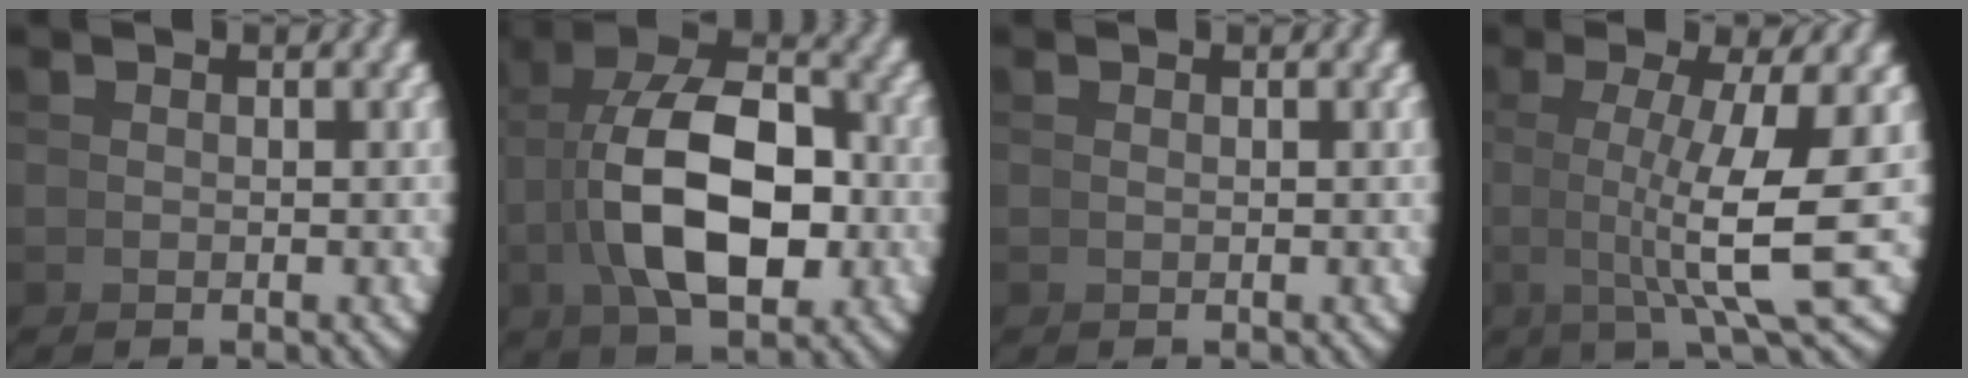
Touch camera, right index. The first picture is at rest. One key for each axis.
{"total": 10.4, "fx": 1.0, "fy": 6.1, "fz": 8.4, "tx": -0.142, "ty": -0.013, "tz": 0.024}
{"total": 0.0}
{"total": 8.2, "fx": 0.8, "fy": 1.8, "fz": 7.9, "tx": -0.115, "ty": -0.004, "tz": 0.019}